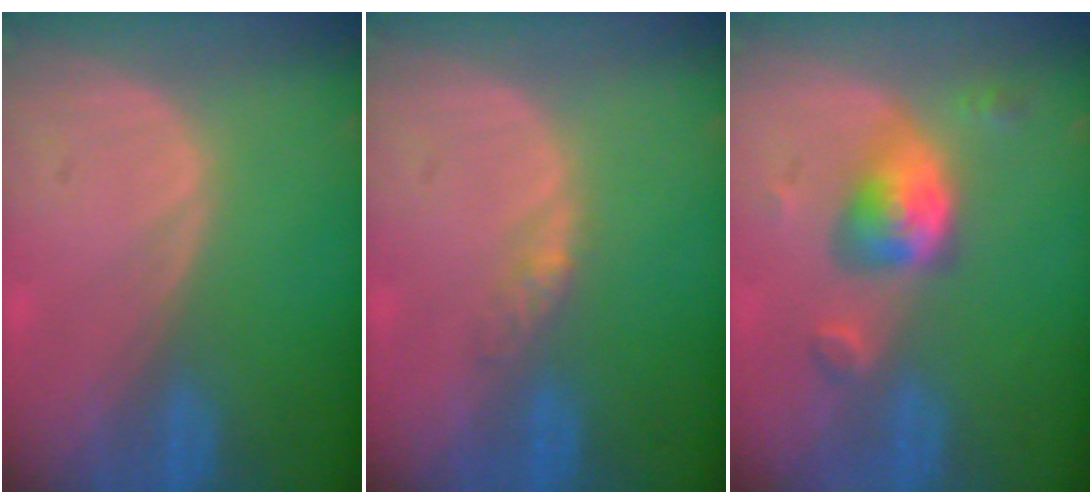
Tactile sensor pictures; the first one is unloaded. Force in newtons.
{"total": 2.2, "press": 1.7, "slide": 1.3}
{"total": 5.5, "press": 5.3, "slide": 1.3}